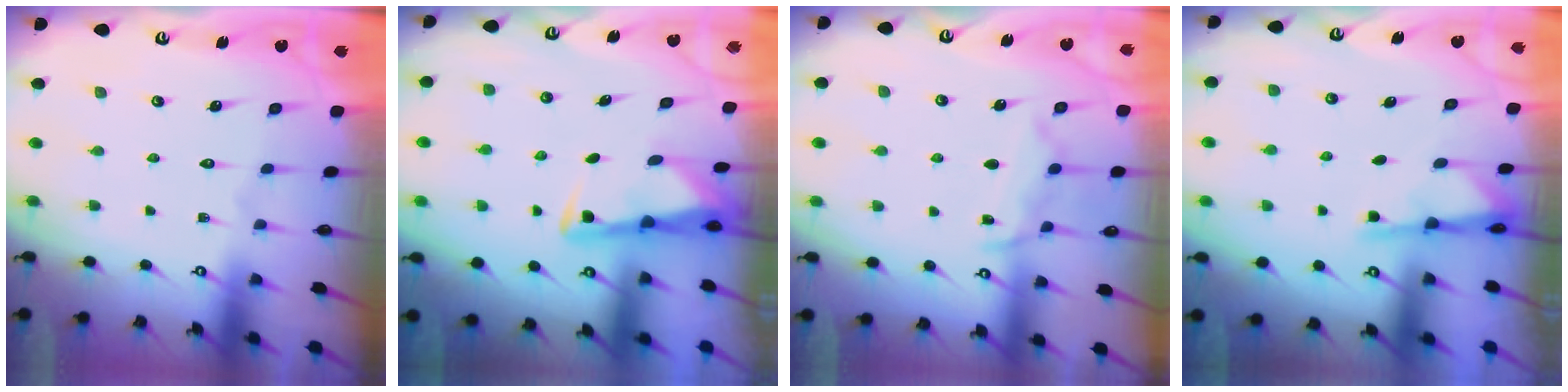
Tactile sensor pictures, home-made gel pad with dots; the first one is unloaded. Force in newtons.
{"total": 3.1, "press": 3.1, "slide": 0.4}
{"total": 9.0, "press": 9.0, "slide": 1.1}
{"total": 1.9, "press": 1.9, "slide": 0.3}